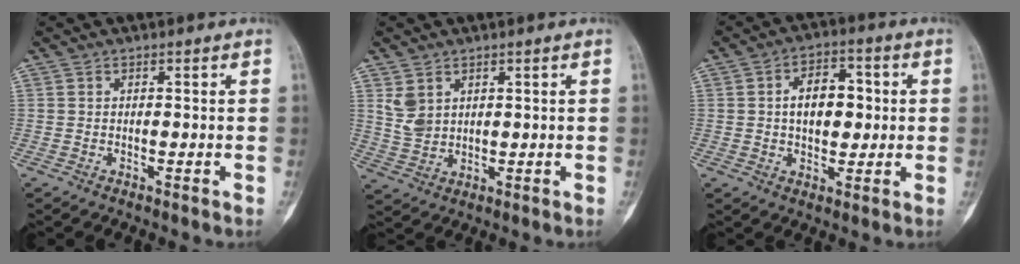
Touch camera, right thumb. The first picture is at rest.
{"total": 4.9, "force": [2.2, 3.5, 2.6], "torque": [-0.042, -0.009, 0.057]}
{"total": 9.3, "force": [0.8, 5.9, 7.1], "torque": [-0.078, 0.009, 0.012]}